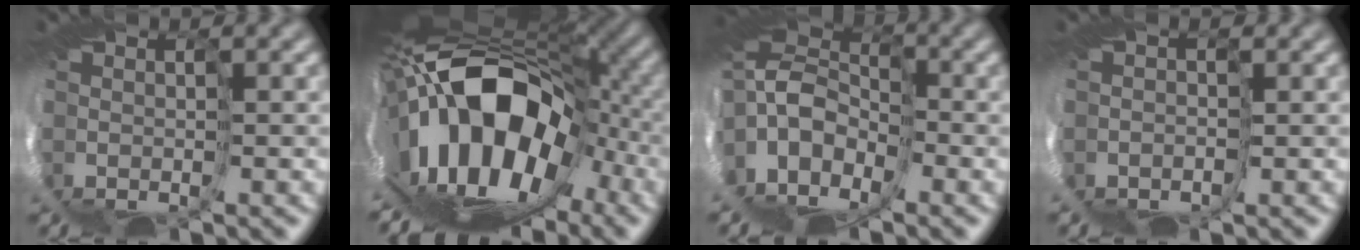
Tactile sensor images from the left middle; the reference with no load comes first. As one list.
[{"total": 12.7, "force": [-0.3, 6.6, 10.9], "torque": [-0.164, 0.008, -0.015]}, {"total": 5.8, "force": [1.4, 3.5, 4.4], "torque": [-0.091, 0.013, 0.015]}, {"total": 0.9, "force": [-0.7, 0.5, -0.2], "torque": [0.020, 0.001, -0.012]}]